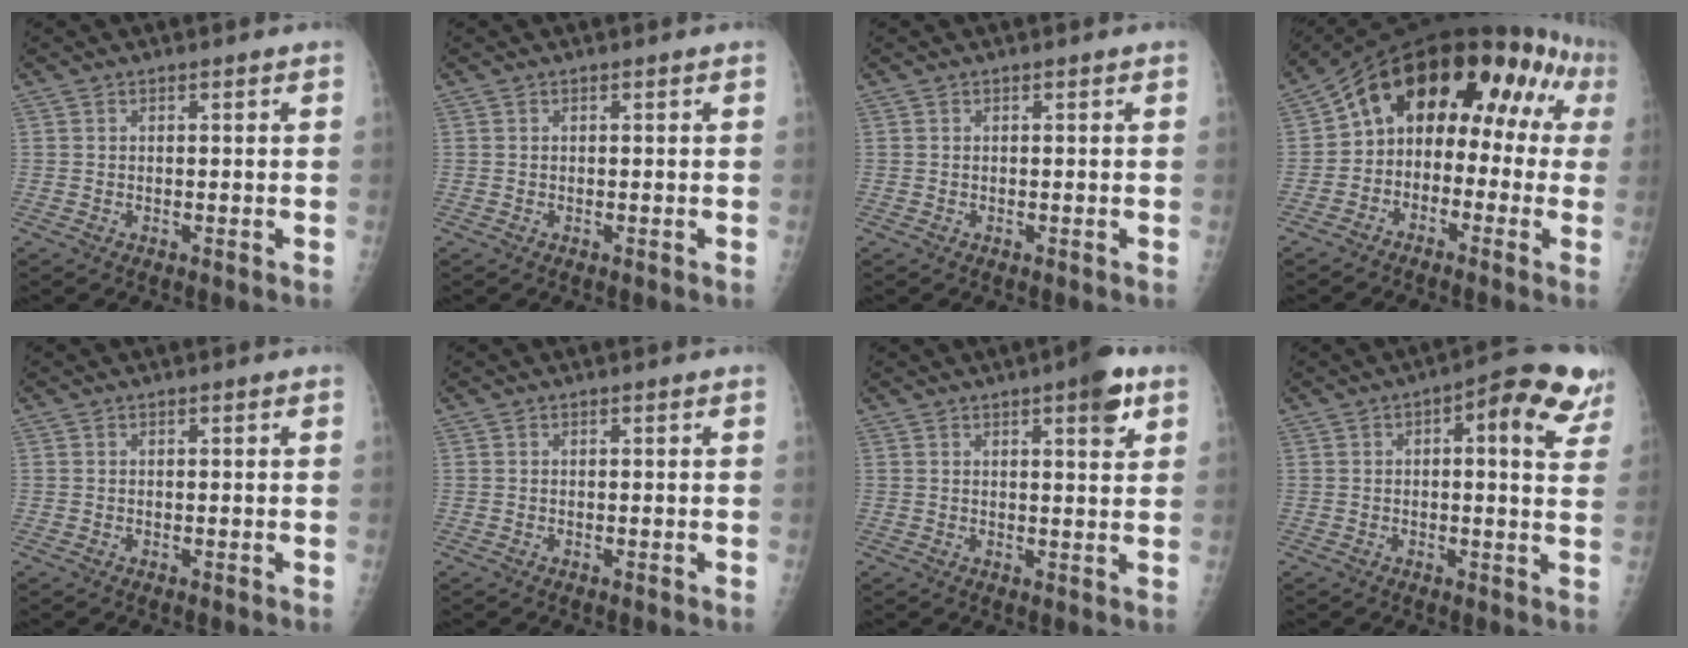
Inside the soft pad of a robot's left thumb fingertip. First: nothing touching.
{"total": 0.0}
{"total": 0.0}
{"total": 17.8, "force": [2.1, 12.3, 12.7], "torque": [-0.131, 0.073, 0.018]}
{"total": 0.0}
{"total": 0.0}
{"total": 6.3, "force": [3.4, 1.7, 5.0], "torque": [-0.058, -0.012, 0.040]}
{"total": 12.8, "force": [5.5, 4.3, 10.8], "torque": [-0.103, -0.002, 0.055]}